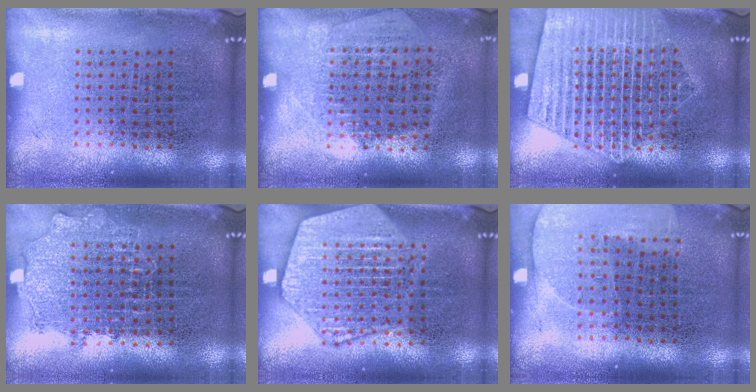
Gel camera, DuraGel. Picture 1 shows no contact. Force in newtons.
{"total": 1.2, "press": 1.0, "slide": 0.6}
{"total": 3.9, "press": 3.9, "slide": 0.5}
{"total": 0.9, "press": 0.8, "slide": 0.2}
{"total": 3.8, "press": 3.7, "slide": 0.3}
{"total": 1.4, "press": 1.3, "slide": 0.5}